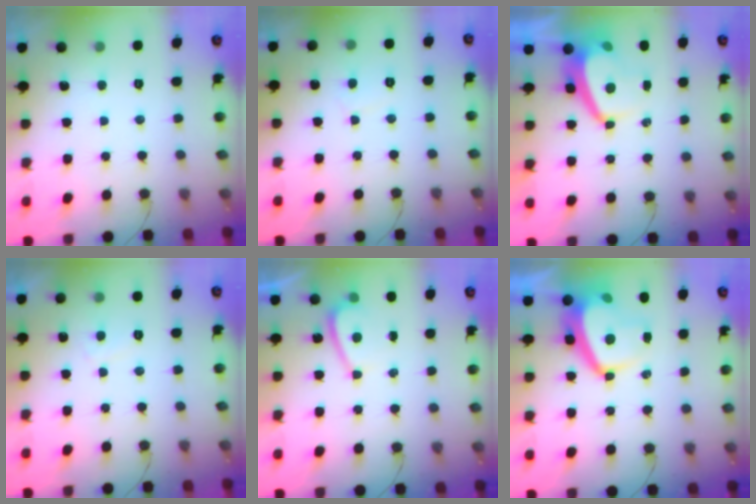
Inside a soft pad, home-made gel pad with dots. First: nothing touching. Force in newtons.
{"total": 2.9, "press": 2.9, "slide": 0.3}
{"total": 4.3, "press": 4.3, "slide": 0.5}
{"total": 1.8, "press": 1.6, "slide": 0.6}
{"total": 3.8, "press": 3.8, "slide": 0.1}
{"total": 7.3, "press": 7.2, "slide": 0.9}